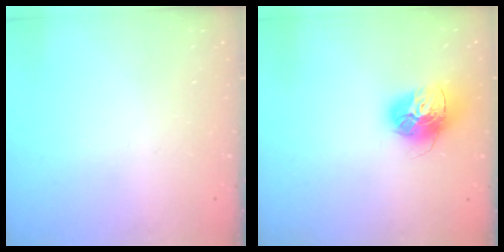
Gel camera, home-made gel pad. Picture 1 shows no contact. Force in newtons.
{"total": 15.1, "press": 15.0, "slide": 1.5}